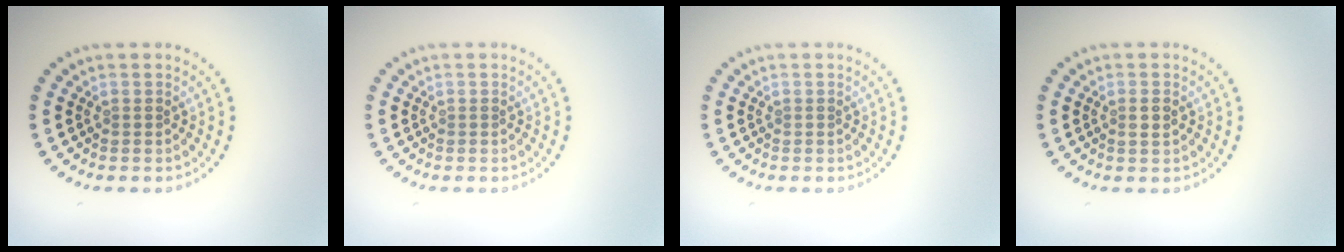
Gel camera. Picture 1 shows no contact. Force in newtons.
{"total": 0.0}
{"total": 0.0}
{"total": 1.0, "press": 1.0, "slide": 0.3}